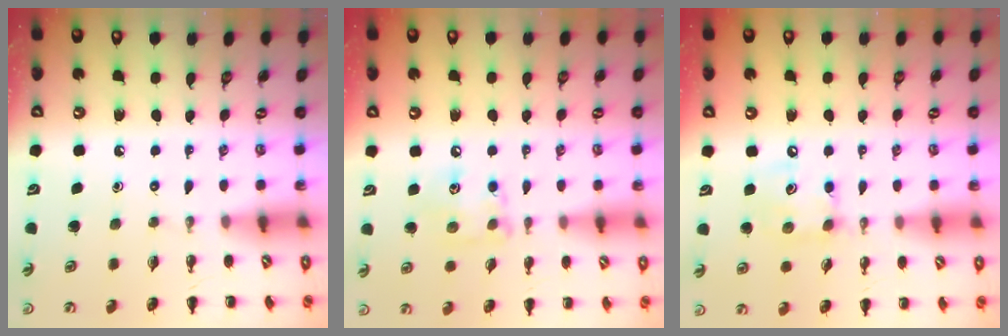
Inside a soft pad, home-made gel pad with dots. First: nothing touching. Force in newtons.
{"total": 8.1, "press": 8.1, "slide": 0.4}
{"total": 7.9, "press": 7.9, "slide": 0.8}